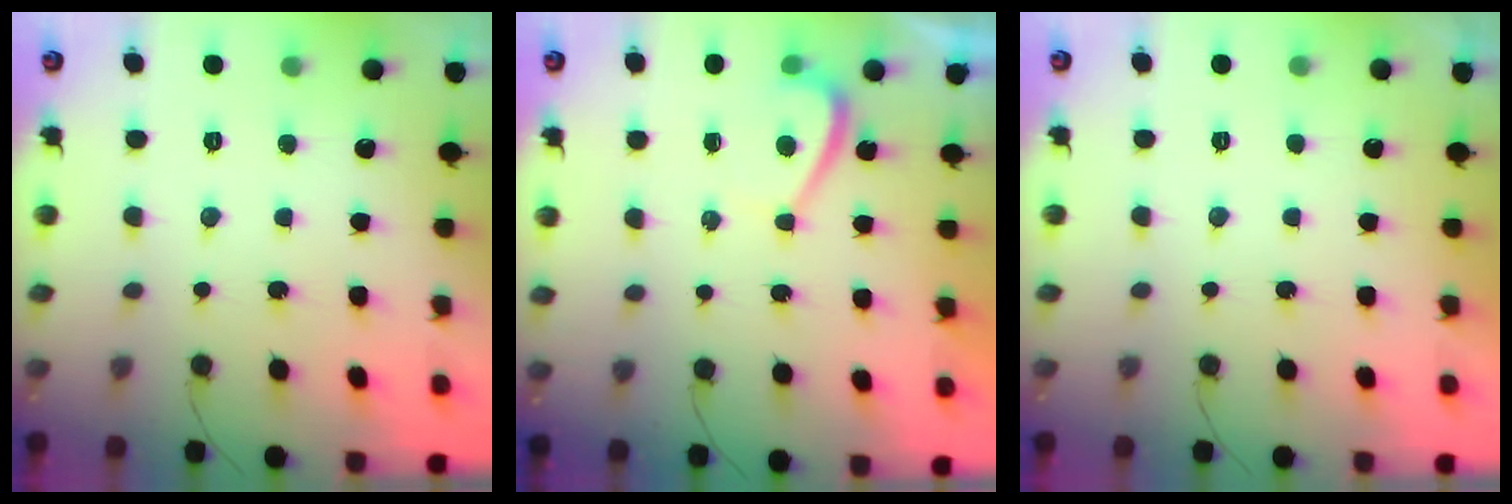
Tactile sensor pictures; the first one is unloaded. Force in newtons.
{"total": 2.0, "press": 1.9, "slide": 0.6}
{"total": 2.3, "press": 2.3, "slide": 0.4}